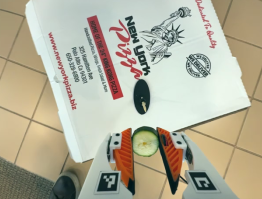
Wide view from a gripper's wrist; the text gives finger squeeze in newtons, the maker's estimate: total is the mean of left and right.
{"total": 8.1, "left": 8.5, "right": 7.8}